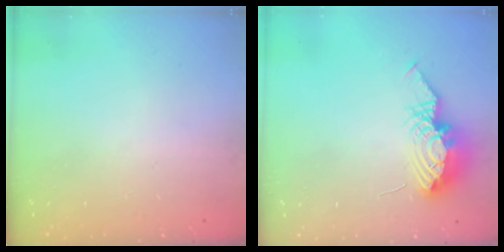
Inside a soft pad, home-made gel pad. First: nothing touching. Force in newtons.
{"total": 10.9, "press": 10.8, "slide": 1.2}